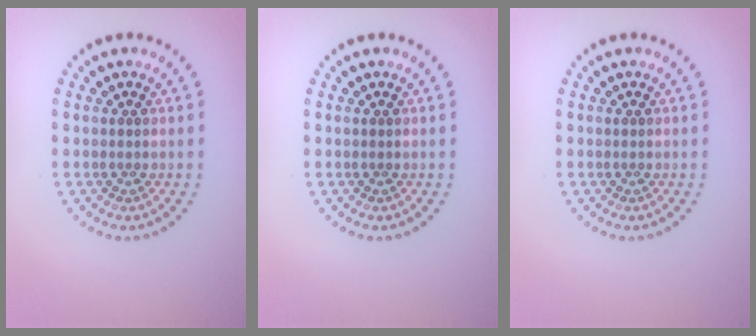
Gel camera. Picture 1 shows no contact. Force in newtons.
{"total": 0.0}
{"total": 0.0}